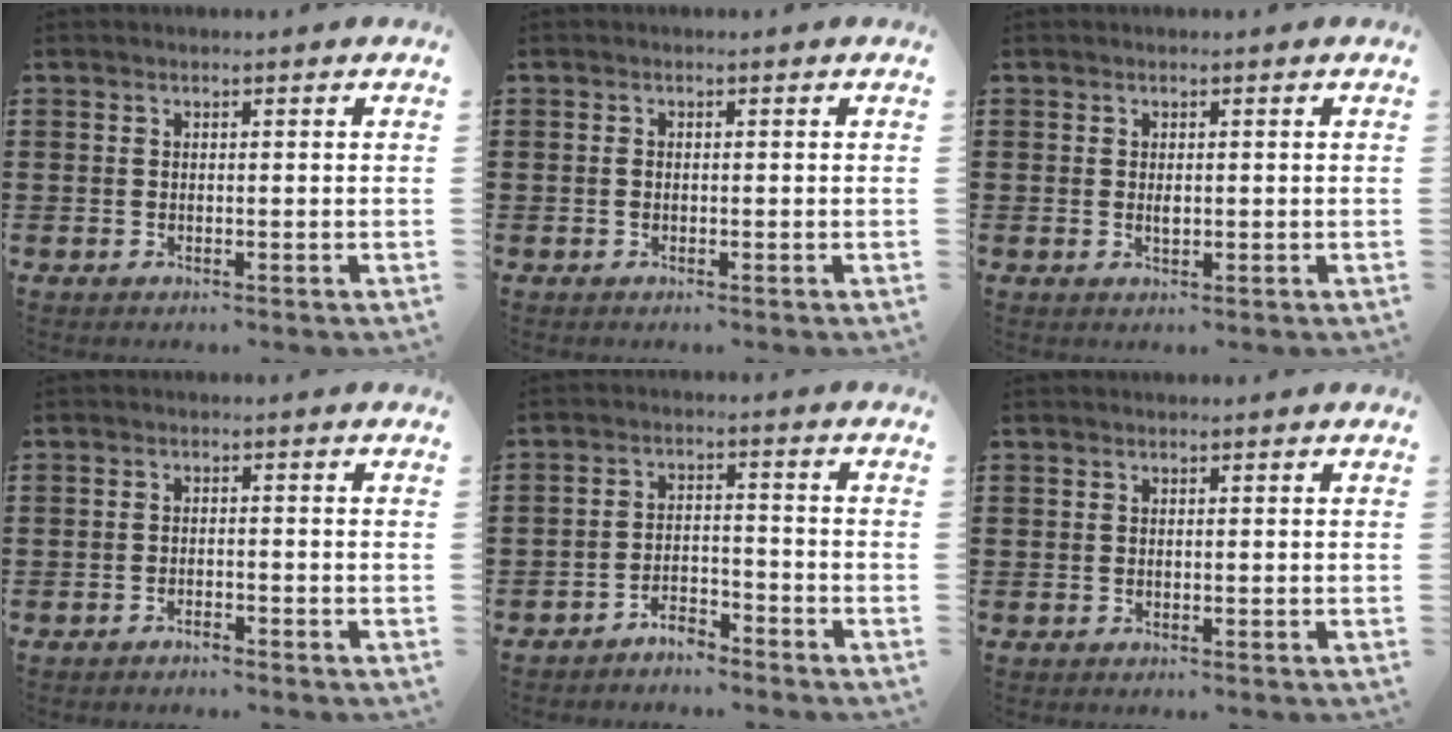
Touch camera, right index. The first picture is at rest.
{"total": 0.8, "force": [-0.2, 0.4, 0.6], "torque": [-0.016, -0.001, -0.003]}
{"total": 1.1, "force": [0.1, 0.5, 1.0], "torque": [-0.020, 0.003, 0.000]}
{"total": 1.4, "force": [-1.4, 0.2, 0.2], "torque": [-0.008, 0.003, -0.028]}
{"total": 3.6, "force": [-3.5, 0.6, 0.3], "torque": [-0.013, 0.006, -0.073]}
{"total": 0.0}